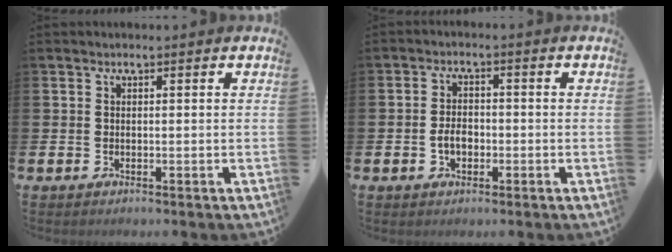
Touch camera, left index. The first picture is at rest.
{"total": 3.0, "force": [-0.8, 1.9, 2.1], "torque": [-0.029, 0.000, -0.019]}